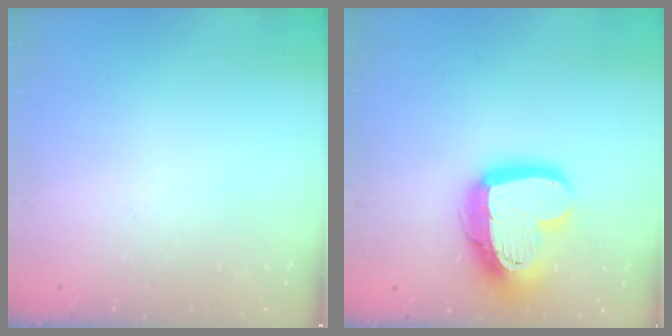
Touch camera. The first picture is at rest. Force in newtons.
{"total": 18.8, "press": 18.7, "slide": 1.8}